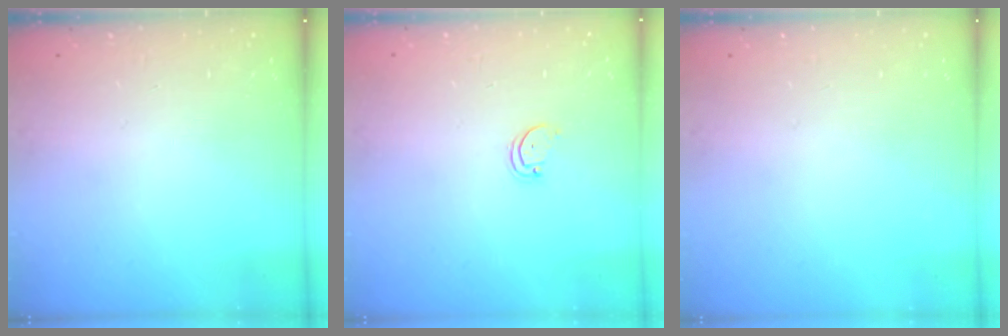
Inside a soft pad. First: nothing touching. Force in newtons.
{"total": 1.5, "press": 1.5, "slide": 0.1}
{"total": 0.0}